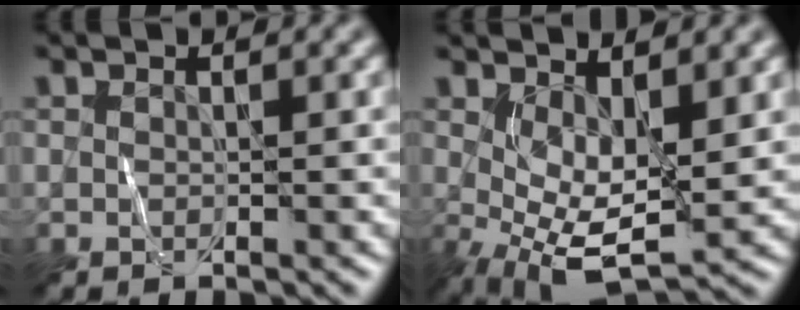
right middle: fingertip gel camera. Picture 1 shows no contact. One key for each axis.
{"total": 5.4, "fx": 0.8, "fy": 2.6, "fz": 4.7, "tx": -0.096, "ty": -0.013, "tz": 0.022}